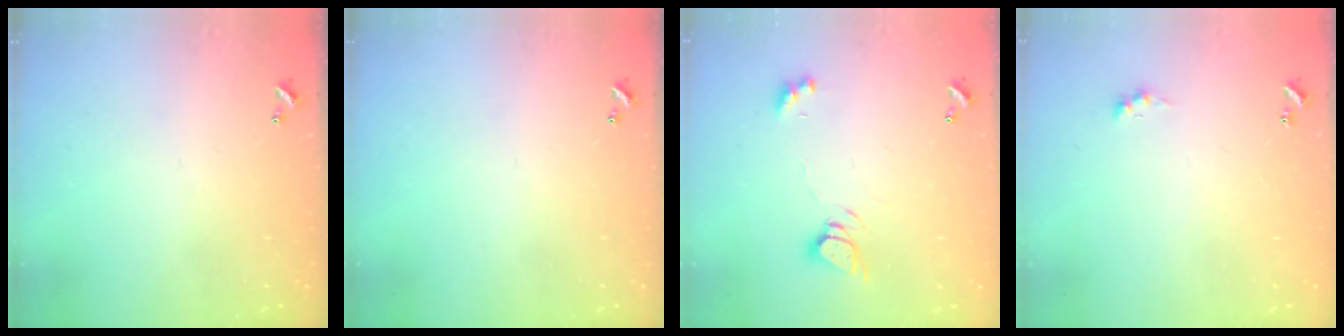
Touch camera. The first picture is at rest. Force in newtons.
{"total": 0.0}
{"total": 5.0, "press": 5.0, "slide": 0.3}
{"total": 0.8, "press": 0.7, "slide": 0.4}